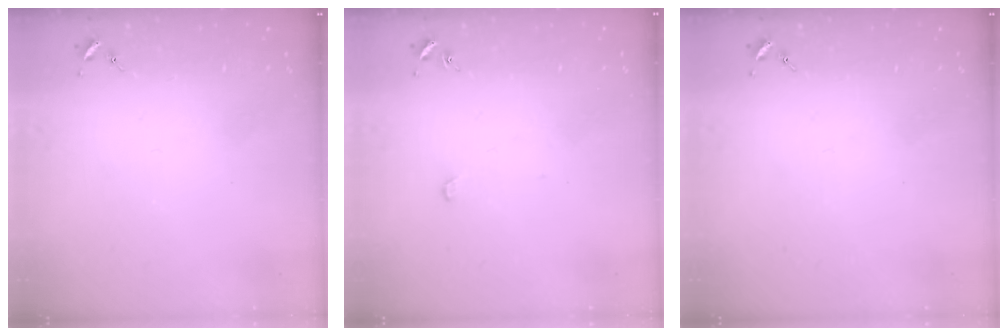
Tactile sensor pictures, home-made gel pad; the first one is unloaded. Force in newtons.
{"total": 2.8, "press": 2.8, "slide": 0.1}
{"total": 0.0}